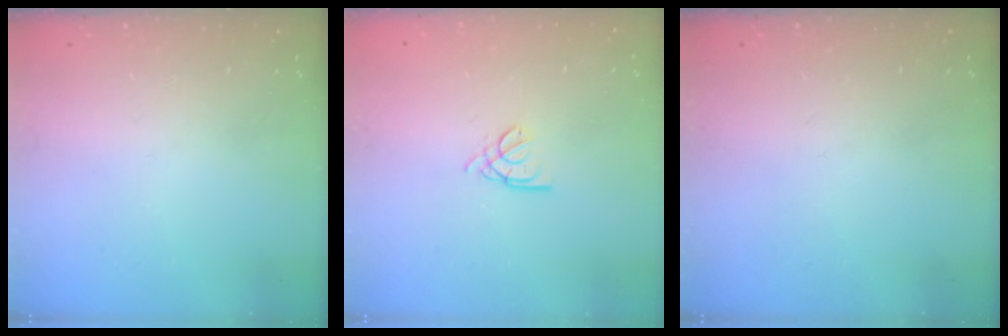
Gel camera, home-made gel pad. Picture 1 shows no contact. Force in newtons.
{"total": 2.6, "press": 2.5, "slide": 0.5}
{"total": 0.0}